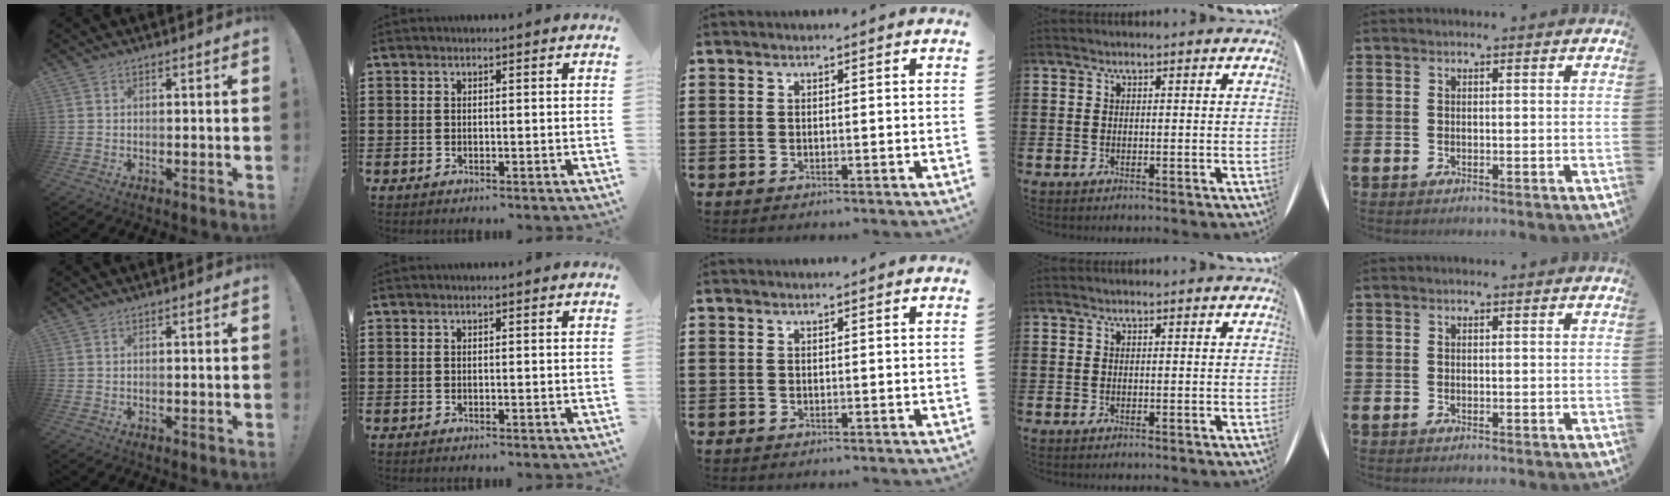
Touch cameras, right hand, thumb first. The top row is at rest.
{}